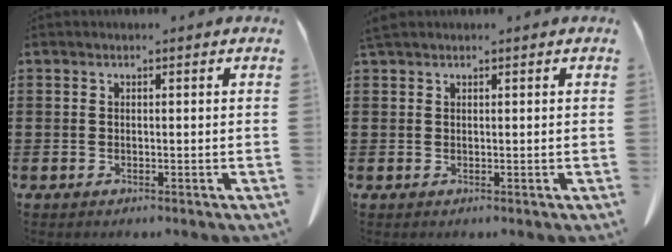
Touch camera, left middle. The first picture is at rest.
{"total": 1.0, "force": [0.9, 0.1, 0.4], "torque": [-0.012, -0.002, 0.018]}